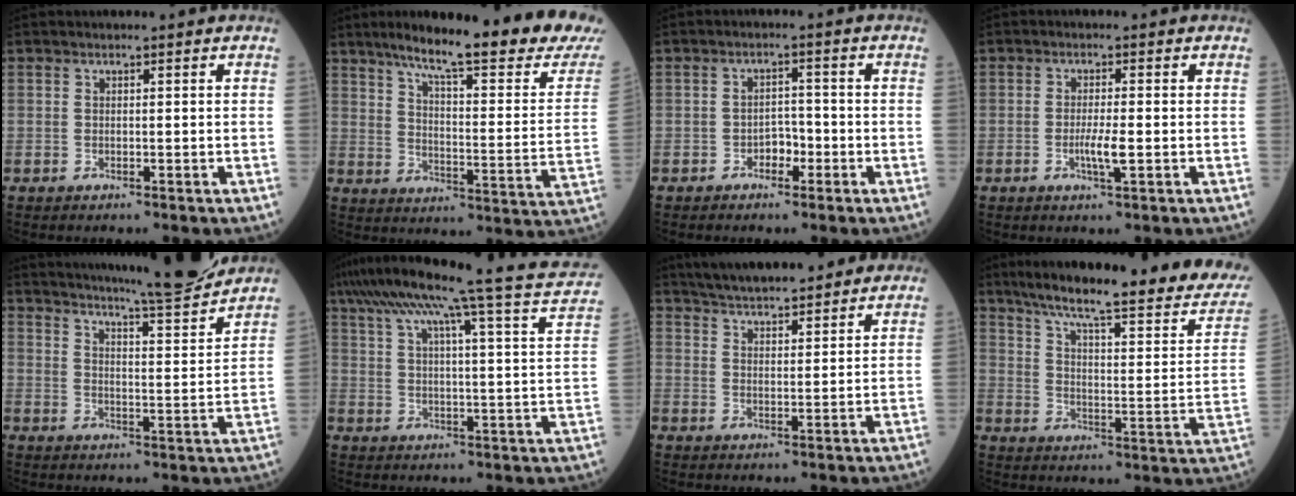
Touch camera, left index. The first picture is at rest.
{"total": 25.4, "force": [20.9, 1.1, 14.4], "torque": [-0.209, -0.063, 0.273]}
{"total": 2.6, "force": [-1.4, 1.6, 1.6], "torque": [-0.019, 0.008, -0.026]}
{"total": 3.2, "force": [-0.8, 0.1, 3.1], "torque": [-0.062, -0.005, -0.013]}
{"total": 16.5, "force": [15.2, -0.2, 6.4], "torque": [-0.105, -0.030, 0.208]}
{"total": 26.0, "force": [21.0, 0.9, 15.4], "torque": [-0.253, 0.005, 0.271]}
{"total": 15.2, "force": [13.6, 2.4, 6.4], "torque": [-0.100, 0.027, 0.200]}
{"total": 28.6, "force": [24.0, 2.5, 15.2], "torque": [-0.230, -0.055, 0.314]}